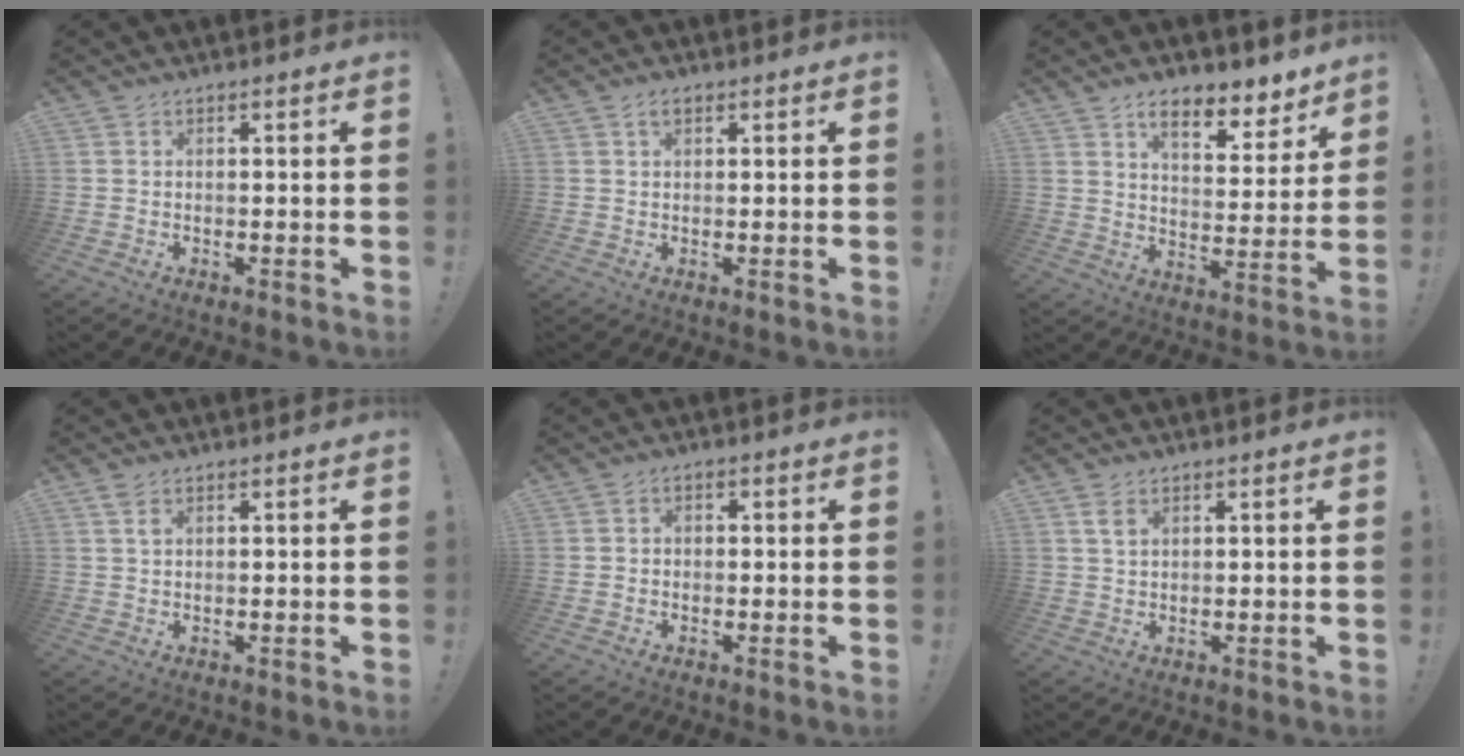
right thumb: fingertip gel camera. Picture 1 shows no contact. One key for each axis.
{"total": 2.0, "fx": 1.0, "fy": 1.2, "fz": 1.3, "tx": -0.026, "ty": 0.003, "tz": 0.018}
{"total": 10.0, "fx": 7.5, "fy": 3.8, "fz": 5.4, "tx": -0.071, "ty": -0.058, "tz": 0.133}
{"total": 2.1, "fx": 1.1, "fy": 0.9, "fz": 1.5, "tx": -0.027, "ty": 0.001, "tz": 0.019}
{"total": 1.5, "fx": -0.7, "fy": 1.2, "fz": 0.5, "tx": -0.008, "ty": 0.006, "tz": -0.014}
{"total": 3.2, "fx": 1.9, "fy": 1.6, "fz": 2.1, "tx": -0.033, "ty": -0.007, "tz": 0.032}